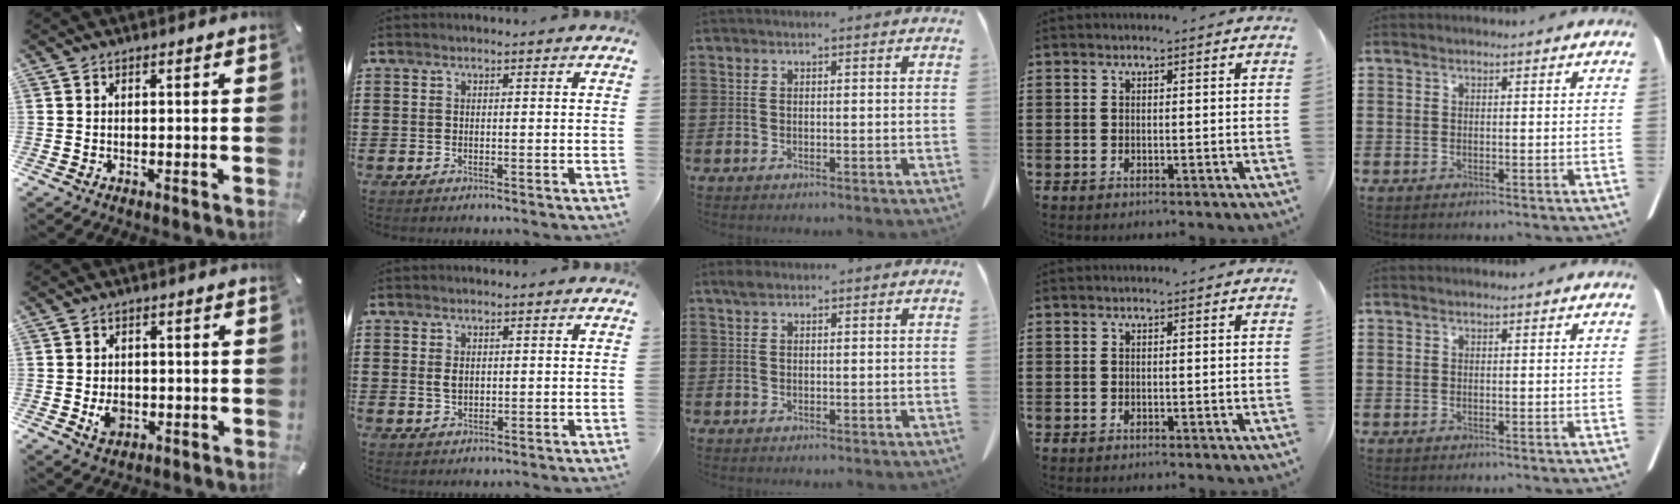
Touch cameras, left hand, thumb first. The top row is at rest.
{"thumb": {"total": 4.9, "force": [-1.0, 3.9, 2.8], "torque": [-0.037, -0.002, -0.018]}, "index": {"total": 1.9, "force": [0.5, 1.1, 1.4], "torque": [-0.032, 0.005, 0.009]}, "middle": {"total": 1.3, "force": [0.8, 0.7, 0.8], "torque": [-0.019, 0.004, 0.015]}}